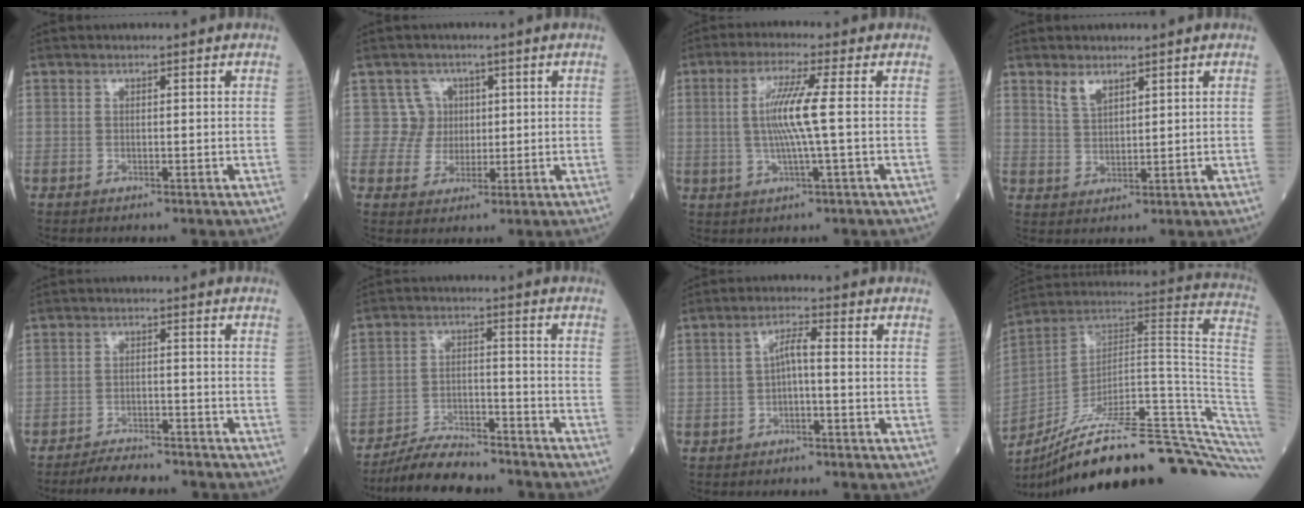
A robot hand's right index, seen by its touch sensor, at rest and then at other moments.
{"total": 4.0, "force": [1.0, 3.9, -0.7], "torque": [0.024, 0.007, 0.014]}
{"total": 7.1, "force": [0.3, -0.8, 7.1], "torque": [-0.145, 0.000, 0.006]}
{"total": 3.0, "force": [2.2, 1.2, 1.6], "torque": [-0.036, -0.001, 0.050]}
{"total": 7.2, "force": [-6.8, 1.1, 2.0], "torque": [-0.025, -0.010, -0.108]}
{"total": 10.3, "force": [-9.6, 1.8, 3.2], "torque": [-0.052, 0.003, -0.164]}
{"total": 3.0, "force": [-0.6, 0.4, 2.9], "torque": [-0.048, 0.012, -0.010]}
{"total": 33.3, "force": [-25.6, 2.2, 21.2], "torque": [-0.193, 0.009, -0.366]}